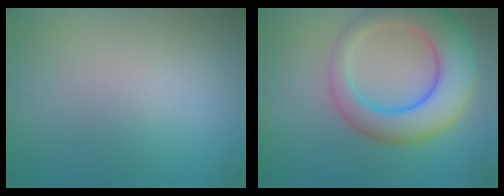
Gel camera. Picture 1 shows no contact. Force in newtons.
{"total": 8.6, "press": 8.6, "slide": 0.6}